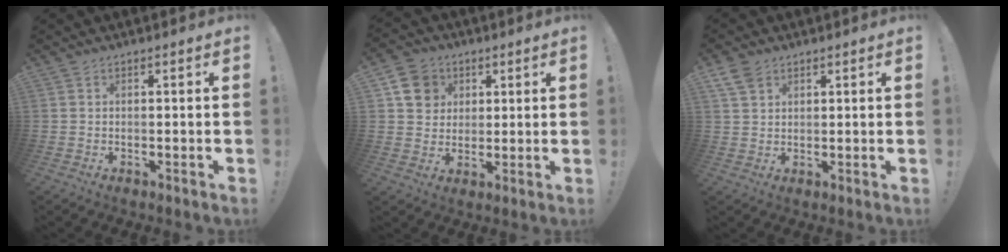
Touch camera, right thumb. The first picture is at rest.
{"total": 9.9, "force": [3.0, 9.1, 2.6], "torque": [-0.026, -0.010, 0.063]}
{"total": 5.3, "force": [3.3, 3.5, 2.4], "torque": [-0.047, -0.009, 0.064]}